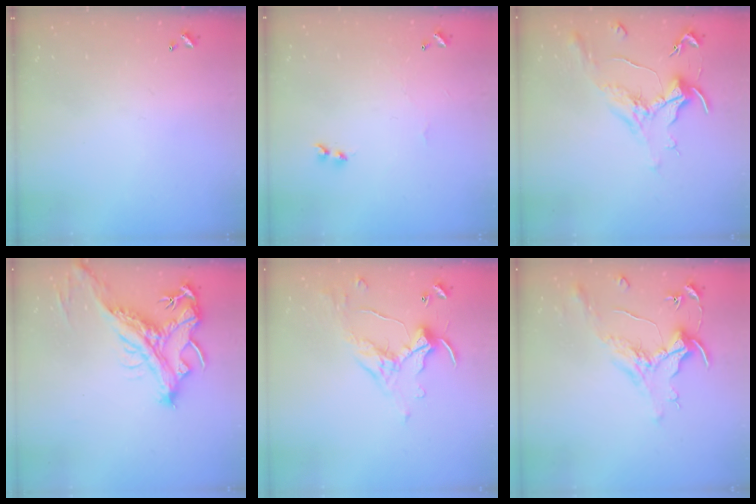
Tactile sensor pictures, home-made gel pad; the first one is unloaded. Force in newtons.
{"total": 2.0, "press": 1.9, "slide": 0.6}
{"total": 1.8, "press": 1.5, "slide": 0.9}
{"total": 4.9, "press": 4.7, "slide": 1.6}
{"total": 1.1, "press": 1.1, "slide": 0.1}
{"total": 1.6, "press": 1.4, "slide": 0.7}